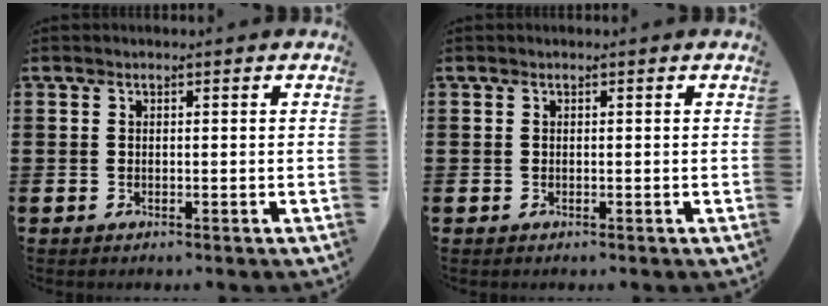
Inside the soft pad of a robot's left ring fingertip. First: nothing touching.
{"total": 0.0}